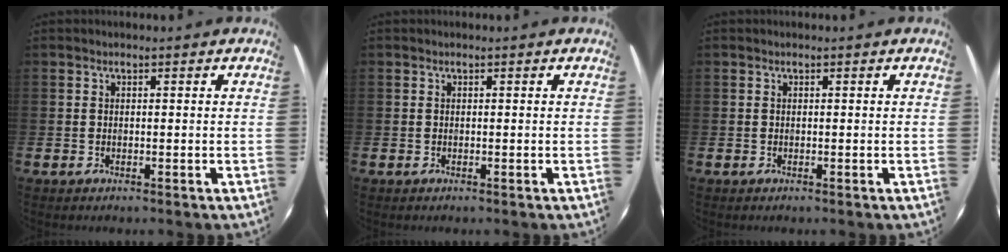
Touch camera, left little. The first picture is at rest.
{"total": 0.0}
{"total": 0.0}